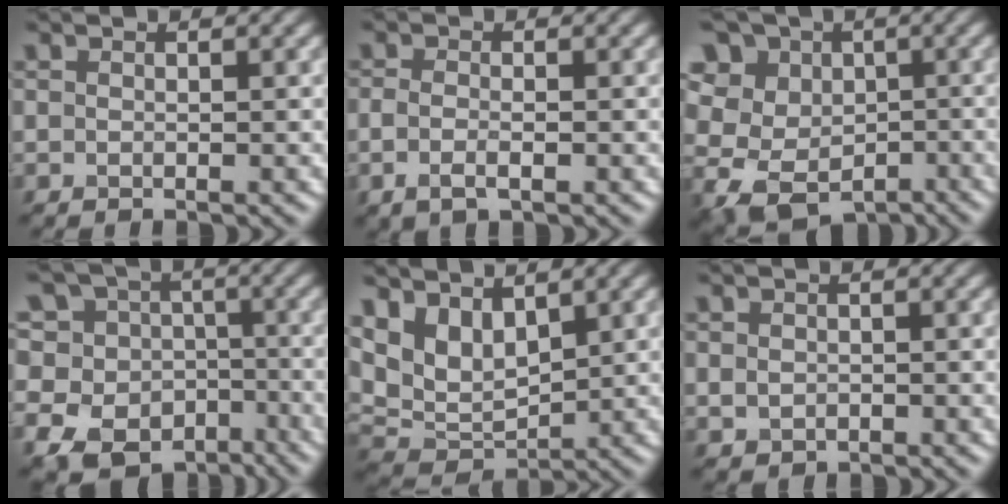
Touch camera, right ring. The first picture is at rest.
{"total": 2.1, "force": [-0.7, 1.0, 1.7], "torque": [-0.037, -0.007, -0.015]}
{"total": 9.9, "force": [2.7, 8.3, 4.7], "torque": [-0.092, 0.018, 0.017]}
{"total": 13.2, "force": [-4.7, 11.3, 5.0], "torque": [-0.111, 0.013, -0.096]}
{"total": 5.9, "force": [3.0, 3.5, 3.6], "torque": [-0.076, -0.010, 0.058]}
{"total": 1.2, "force": [-0.2, 1.0, 0.6], "torque": [-0.011, -0.005, -0.003]}